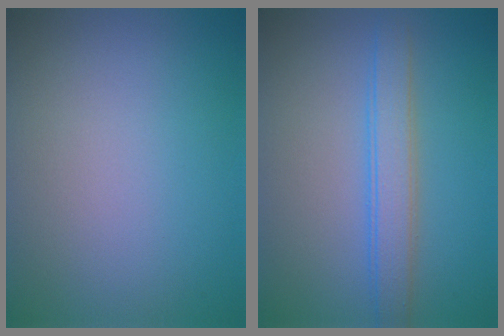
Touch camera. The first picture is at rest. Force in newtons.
{"total": 3.2, "press": 3.2, "slide": 0.4}